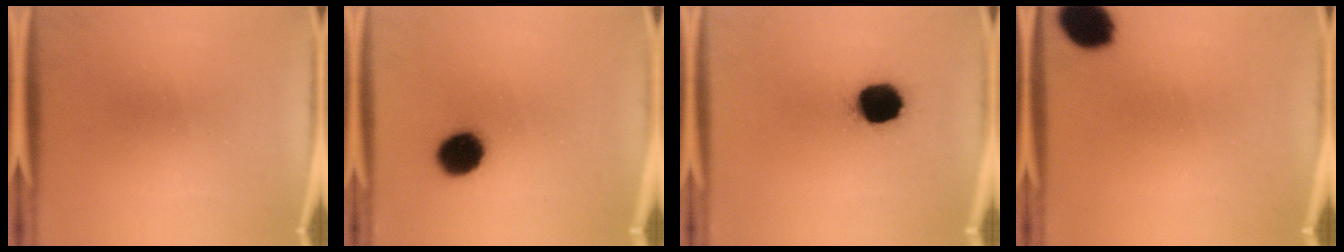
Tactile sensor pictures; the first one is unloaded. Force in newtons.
{"total": 8.5}
{"total": 13.3}
{"total": 10.6}